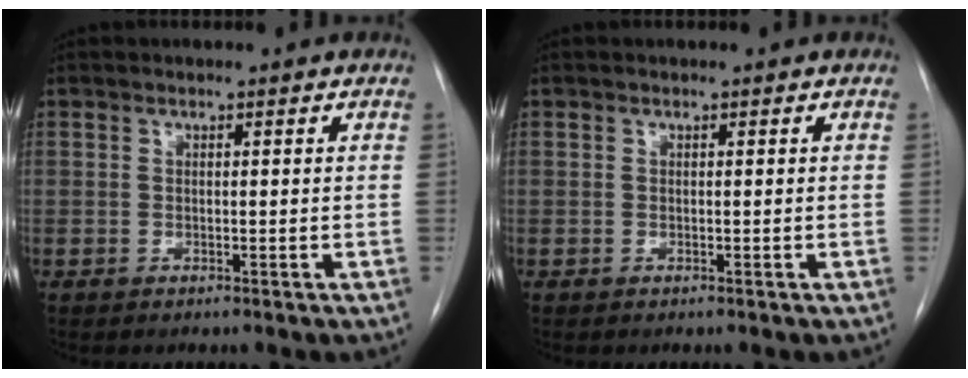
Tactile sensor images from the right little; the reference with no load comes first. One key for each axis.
{"total": 0.0}